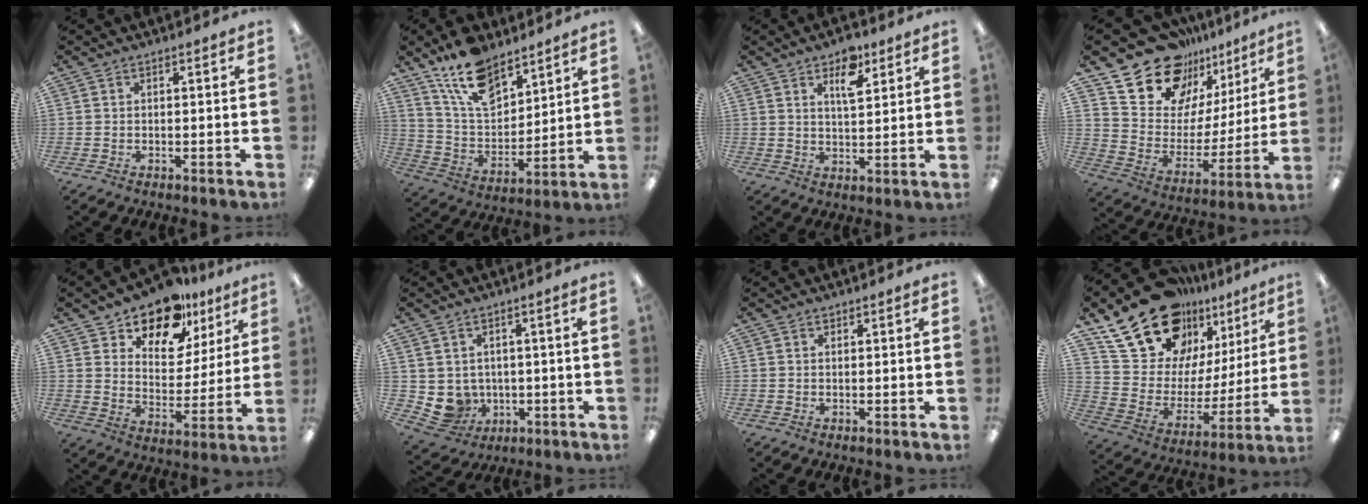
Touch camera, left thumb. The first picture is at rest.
{"total": 15.0, "force": [10.9, 7.4, 7.3], "torque": [-0.143, -0.054, 0.203]}
{"total": 7.8, "force": [4.5, 3.7, 5.2], "torque": [-0.065, -0.018, 0.071]}
{"total": 18.1, "force": [14.0, 10.3, 4.9], "torque": [-0.101, -0.111, 0.254]}
{"total": 16.0, "force": [12.3, 8.4, 6.0], "torque": [-0.100, -0.084, 0.221]}
{"total": 5.6, "force": [0.8, 5.4, 1.1], "torque": [-0.041, -0.010, 0.023]}
{"total": 0.6, "force": [0.5, 0.4, 0.2], "torque": [-0.004, 0.002, 0.008]}
{"total": 22.7, "force": [17.1, 11.9, 9.0], "torque": [-0.167, -0.113, 0.321]}